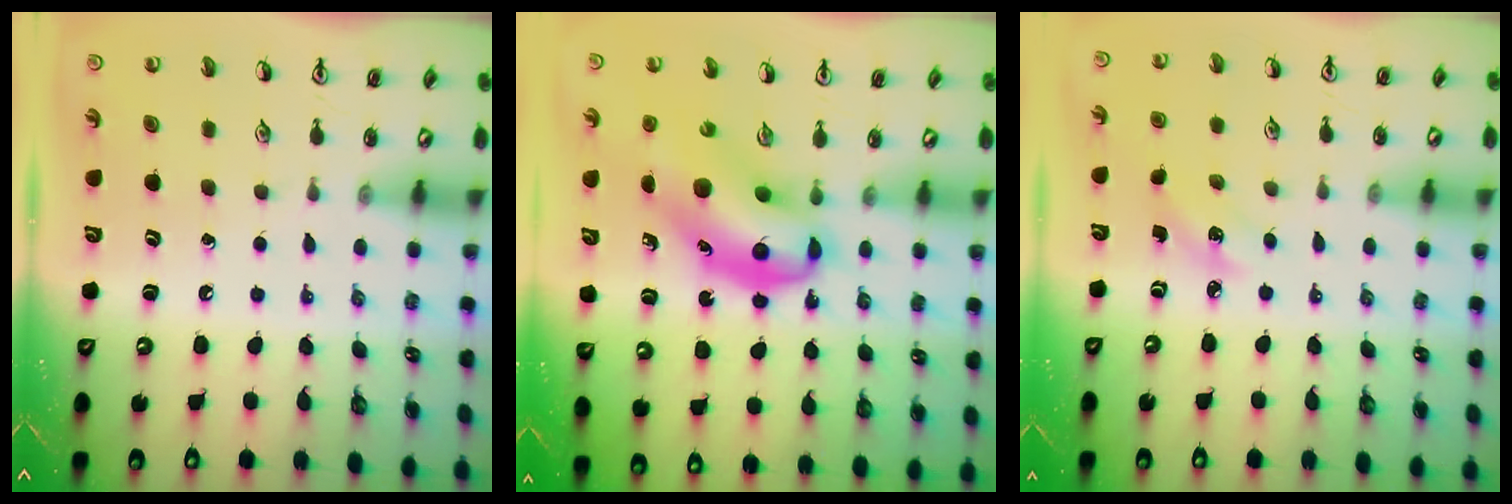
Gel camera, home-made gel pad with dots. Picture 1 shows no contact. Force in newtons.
{"total": 12.5, "press": 12.0, "slide": 3.5}
{"total": 2.7, "press": 2.5, "slide": 1.0}